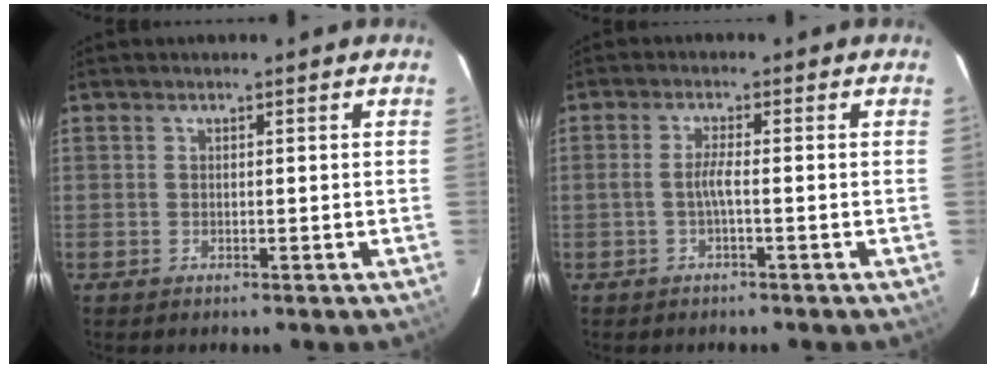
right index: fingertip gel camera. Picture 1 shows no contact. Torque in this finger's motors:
{"motor_torque": [0.47, -0.11, 0.32, 0.06]}